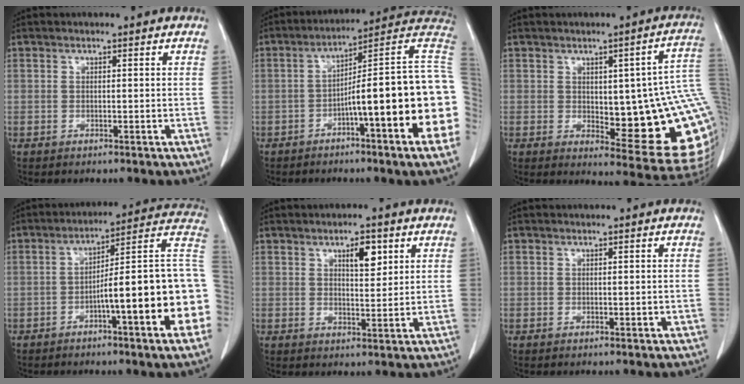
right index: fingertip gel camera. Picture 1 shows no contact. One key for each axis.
{"total": 19.8, "fx": -3.6, "fy": 0.4, "fz": 19.5, "tx": -0.173, "ty": 0.035, "tz": -0.050}
{"total": 19.5, "fx": 1.1, "fy": 4.9, "fz": 18.8, "tx": -0.164, "ty": 0.003, "tz": 0.026}
{"total": 19.3, "fx": -4.4, "fy": 1.2, "fz": 18.8, "tx": -0.168, "ty": 0.033, "tz": -0.054}
{"total": 4.6, "fx": 2.2, "fy": 1.6, "fz": 3.7, "tx": -0.058, "ty": -0.001, "tz": 0.037}
{"total": 0.7, "fx": 0.0, "fy": 0.5, "fz": 0.4, "tx": -0.006, "ty": 0.004, "tz": 0.003}